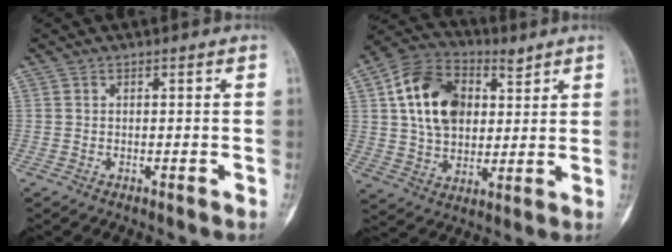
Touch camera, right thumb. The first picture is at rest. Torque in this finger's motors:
{"motor_torque": [-0.69, 2.01, 0.22, -0.02, 0.15]}